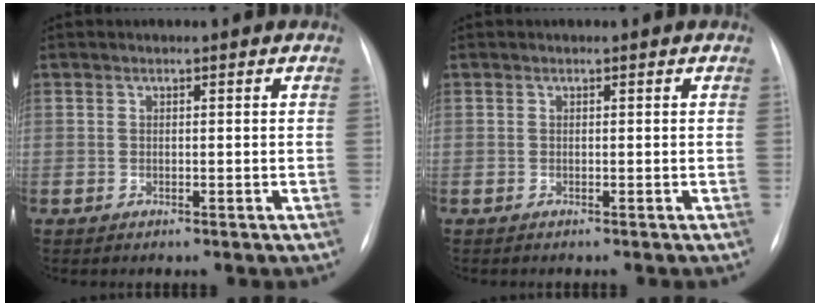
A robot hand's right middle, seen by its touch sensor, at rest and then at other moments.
{"total": 0.0}